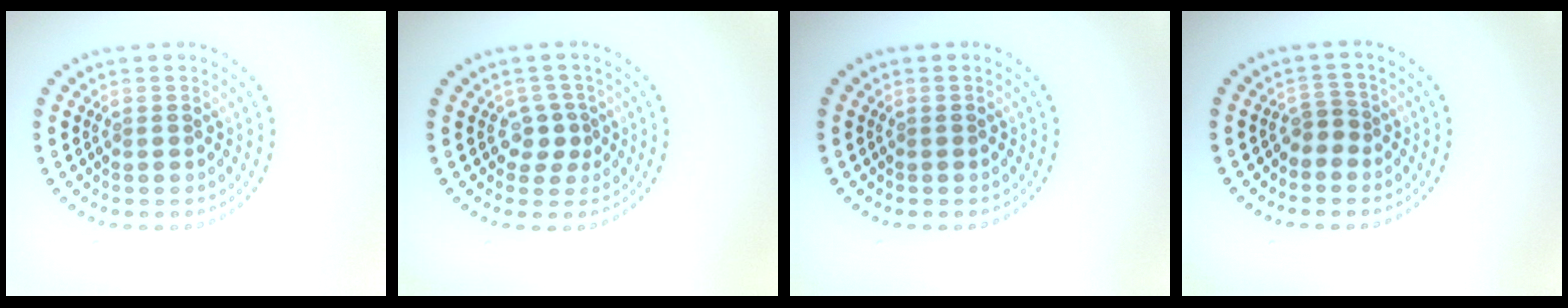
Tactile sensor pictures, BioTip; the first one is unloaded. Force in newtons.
{"total": 1.7, "press": 1.3, "slide": 1.2}
{"total": 0.0}
{"total": 1.3, "press": 1.0, "slide": 0.9}